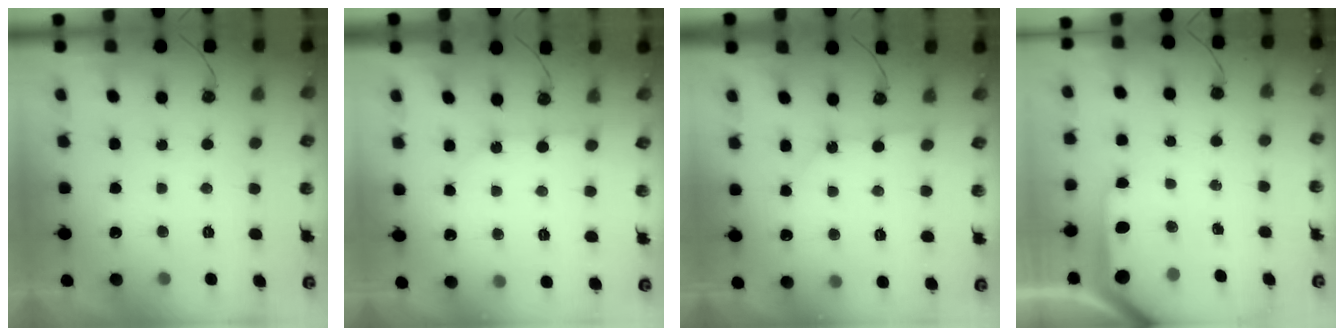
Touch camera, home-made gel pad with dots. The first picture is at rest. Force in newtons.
{"total": 3.2, "press": 3.2, "slide": 0.2}
{"total": 2.3, "press": 2.3, "slide": 0.2}
{"total": 7.7, "press": 7.6, "slide": 0.8}